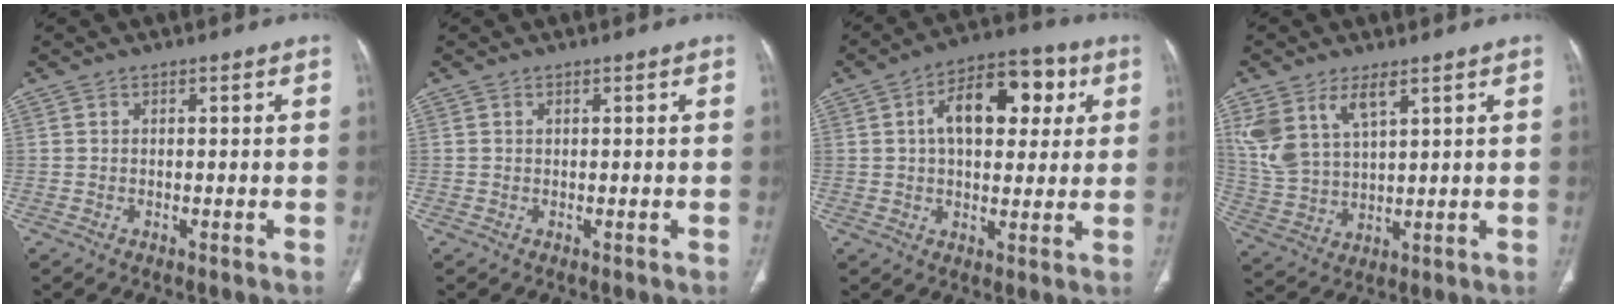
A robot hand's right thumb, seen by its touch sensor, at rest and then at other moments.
{"total": 0.0}
{"total": 14.8, "force": [4.0, 8.5, 11.4], "torque": [-0.143, 0.017, 0.056]}
{"total": 10.4, "force": [5.5, 5.0, 7.3], "torque": [-0.156, -0.013, 0.123]}